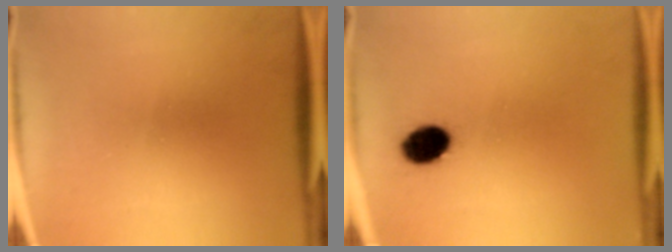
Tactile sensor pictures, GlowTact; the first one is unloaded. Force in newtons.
{"total": 6.6}